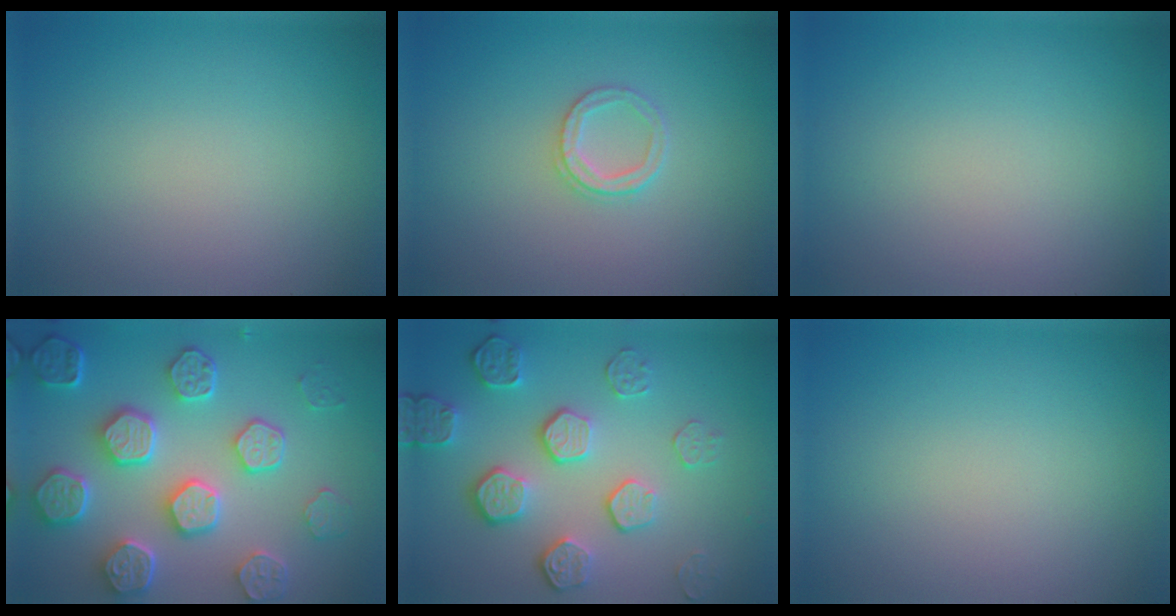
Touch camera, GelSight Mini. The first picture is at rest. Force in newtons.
{"total": 1.9, "press": 1.8, "slide": 0.4}
{"total": 0.0}
{"total": 7.5, "press": 6.2, "slide": 4.2}
{"total": 5.4, "press": 4.0, "slide": 3.7}
{"total": 0.0}